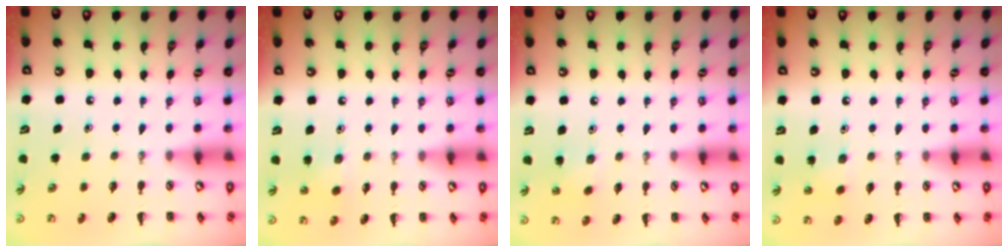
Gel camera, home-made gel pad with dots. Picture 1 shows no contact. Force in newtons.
{"total": 3.7, "press": 3.5, "slide": 1.2}
{"total": 2.2, "press": 2.1, "slide": 0.7}
{"total": 2.8, "press": 2.7, "slide": 0.9}